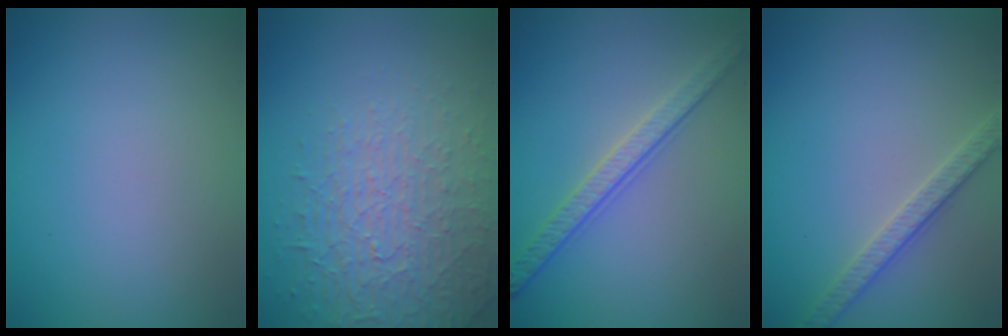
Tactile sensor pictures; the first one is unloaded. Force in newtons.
{"total": 4.0, "press": 3.8, "slide": 1.2}
{"total": 3.3, "press": 2.9, "slide": 1.5}
{"total": 2.6, "press": 2.6, "slide": 0.5}